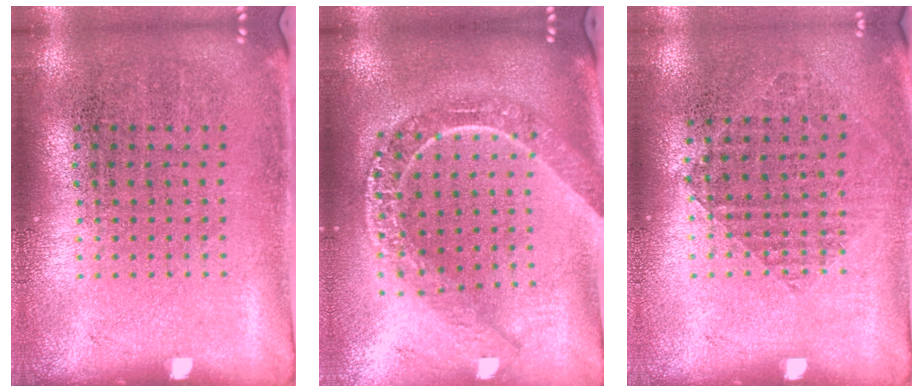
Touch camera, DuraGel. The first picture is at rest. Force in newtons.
{"total": 2.2, "press": 1.8, "slide": 1.1}
{"total": 0.9, "press": 0.9, "slide": 0.3}